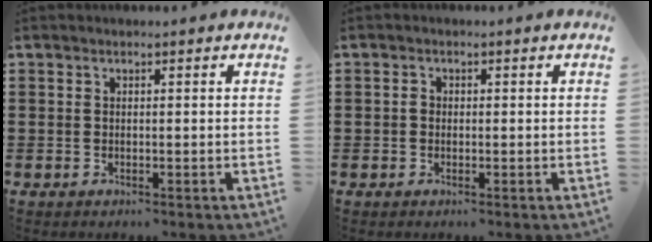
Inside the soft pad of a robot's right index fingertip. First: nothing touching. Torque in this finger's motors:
{"motor_torque": [1.47, 0.67, 0.02, 0.02]}